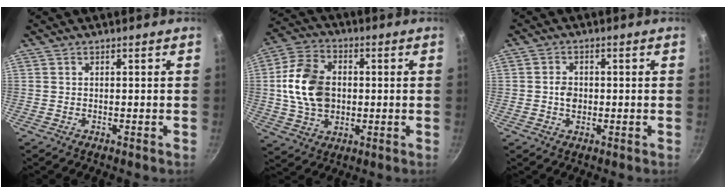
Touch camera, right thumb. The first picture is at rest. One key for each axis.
{"total": 14.3, "fx": 0.8, "fy": 10.3, "fz": 9.9, "tx": -0.167, "ty": 0.011, "tz": 0.010}
{"total": 3.0, "fx": -0.1, "fy": 2.4, "fz": 1.9, "tx": -0.025, "ty": 0.005, "tz": -0.005}